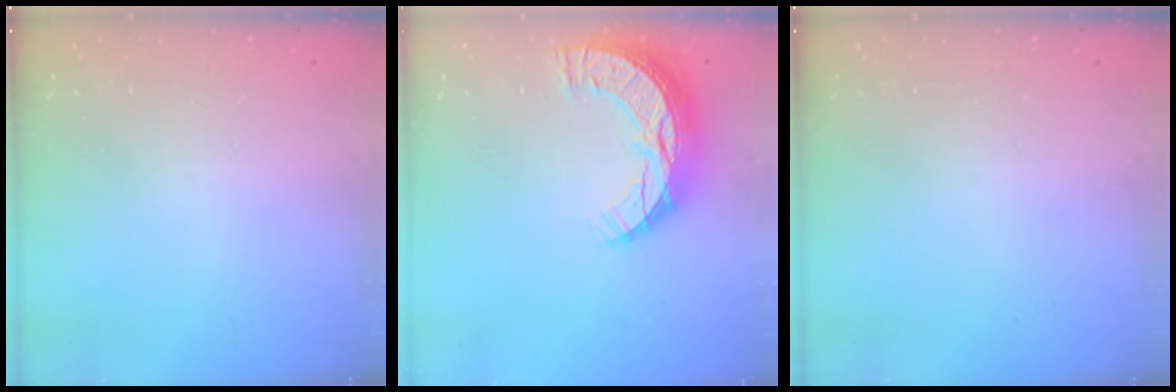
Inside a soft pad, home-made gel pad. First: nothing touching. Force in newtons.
{"total": 12.3, "press": 12.2, "slide": 0.9}
{"total": 0.0}